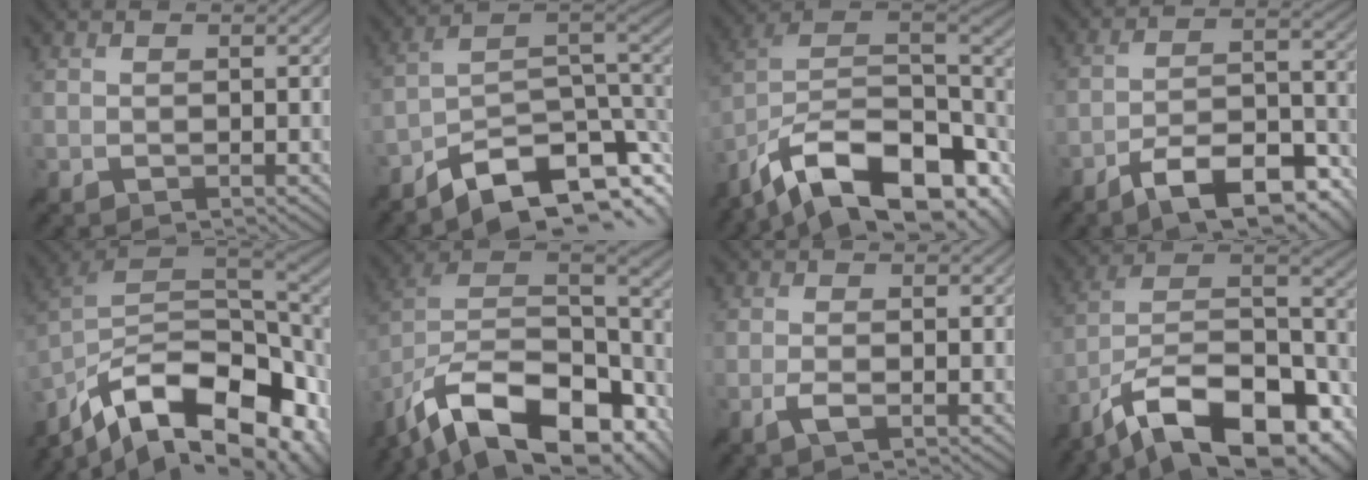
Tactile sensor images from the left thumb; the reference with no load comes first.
{"total": 12.2, "force": [-5.6, 5.7, 9.2], "torque": [-0.163, -0.010, -0.078]}
{"total": 17.8, "force": [-9.6, 8.0, 12.7], "torque": [-0.261, -0.012, -0.151]}
{"total": 13.5, "force": [-9.5, 4.0, 8.6], "torque": [-0.146, 0.003, -0.166]}
{"total": 16.9, "force": [-7.6, 8.6, 12.4], "torque": [-0.252, -0.016, -0.121]}
{"total": 18.2, "force": [-11.8, 8.5, 11.0], "torque": [-0.237, -0.020, -0.177]}
{"total": 1.8, "force": [-0.6, 0.4, 1.6], "torque": [-0.032, 0.007, -0.017]}
{"total": 19.3, "force": [-11.9, 7.9, 12.9], "torque": [-0.238, -0.019, -0.187]}